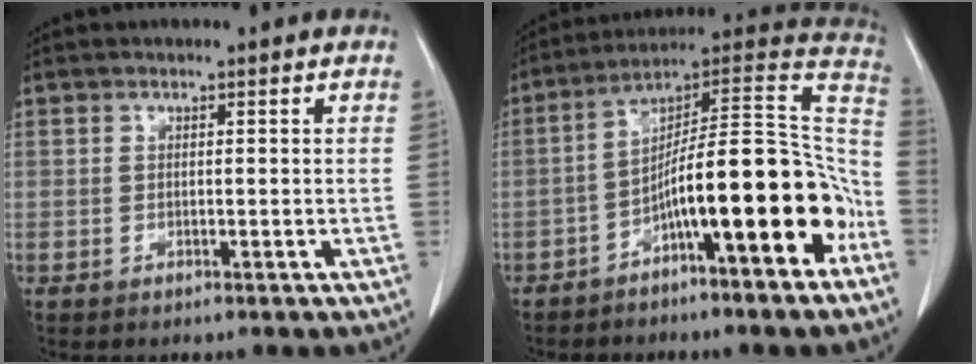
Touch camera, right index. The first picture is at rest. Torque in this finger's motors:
{"motor_torque": [1.71, -0.43, 0.85, 0.21]}